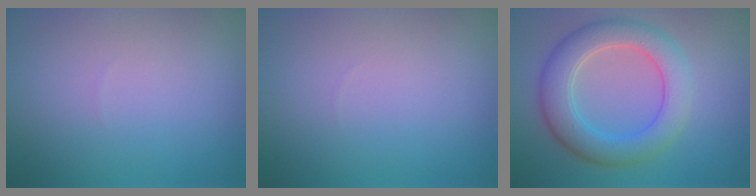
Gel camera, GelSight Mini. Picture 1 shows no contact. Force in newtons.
{"total": 0.0}
{"total": 5.8, "press": 5.8, "slide": 0.3}